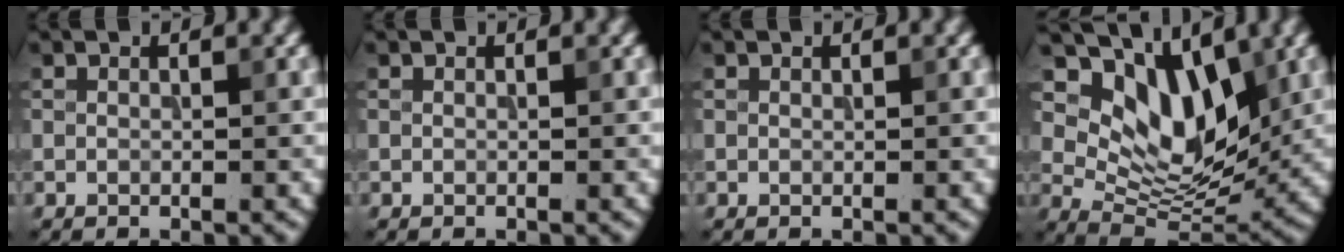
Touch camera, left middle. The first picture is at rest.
{"total": 0.0}
{"total": 0.0}
{"total": 8.6, "force": [4.1, 4.9, 5.7], "torque": [-0.089, -0.016, 0.072]}